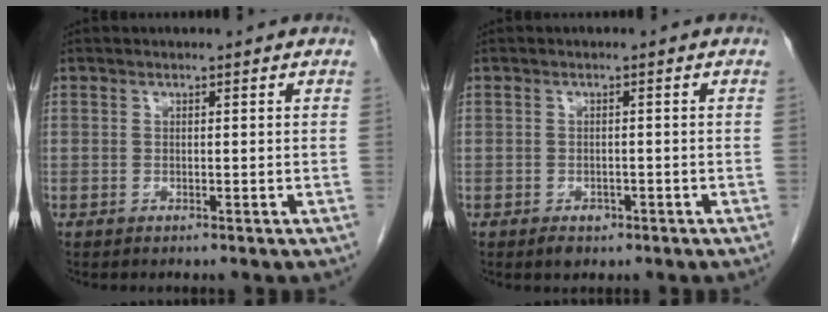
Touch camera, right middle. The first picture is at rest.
{"total": 2.0, "force": [-1.3, 1.2, 1.0], "torque": [-0.016, 0.001, -0.012]}